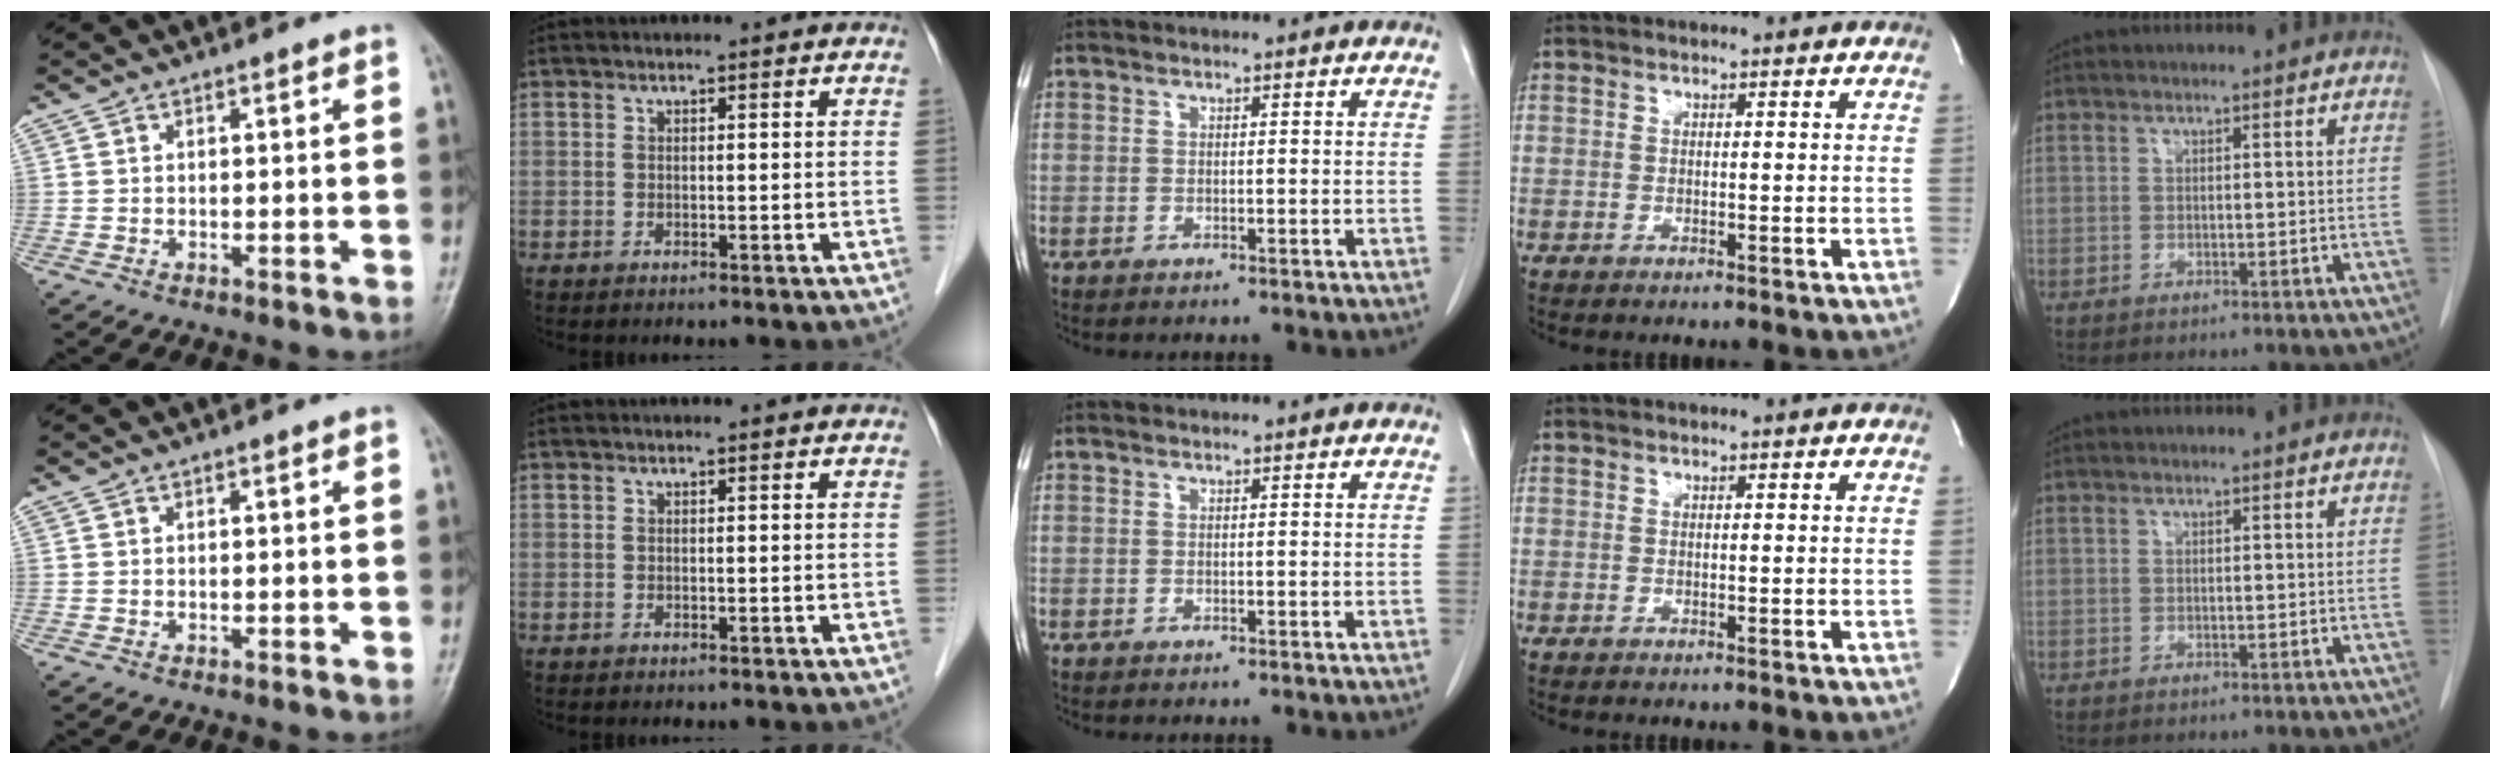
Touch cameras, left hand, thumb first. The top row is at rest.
{}